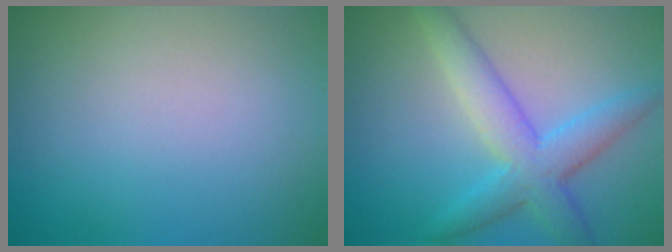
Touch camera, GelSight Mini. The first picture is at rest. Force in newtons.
{"total": 5.1, "press": 5.1, "slide": 0.1}